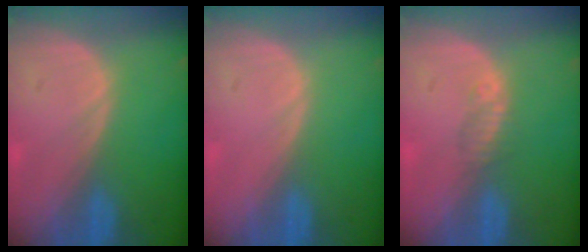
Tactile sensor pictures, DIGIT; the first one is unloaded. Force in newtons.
{"total": 0.0}
{"total": 1.5, "press": 1.3, "slide": 0.9}